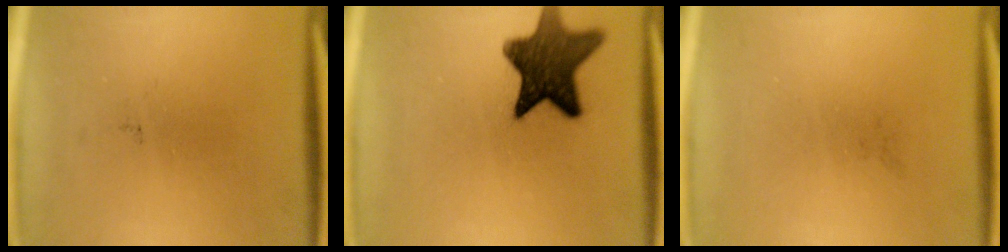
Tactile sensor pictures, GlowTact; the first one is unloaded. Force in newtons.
{"total": 12.4}
{"total": 0.0}